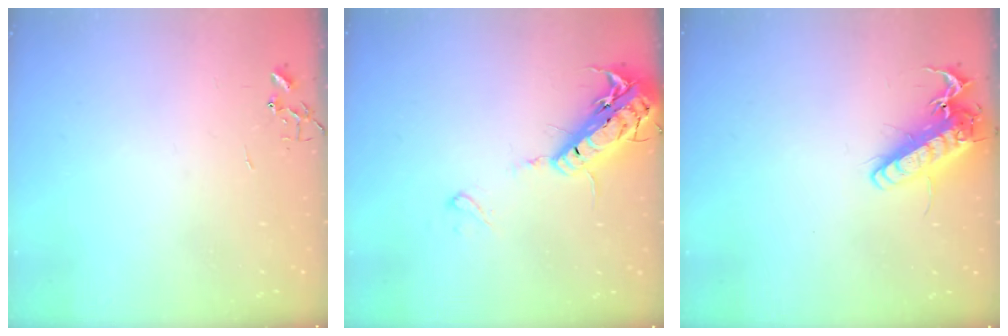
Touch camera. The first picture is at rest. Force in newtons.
{"total": 17.5, "press": 17.2, "slide": 3.6}
{"total": 16.5, "press": 16.3, "slide": 2.7}